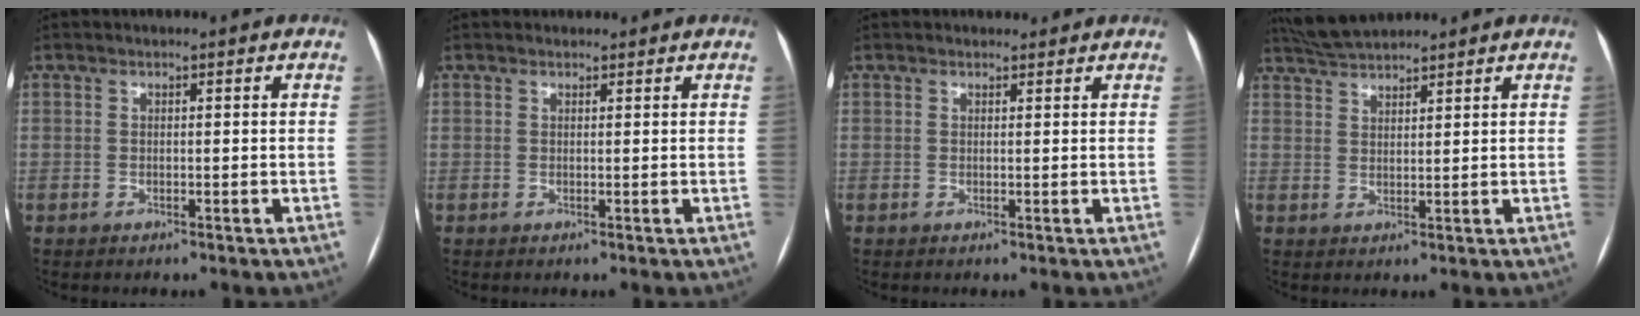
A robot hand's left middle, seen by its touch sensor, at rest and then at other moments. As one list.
[{"total": 0.9, "force": [0.8, 0.5, 0.0], "torque": [-0.002, 0.008, 0.011]}, {"total": 1.6, "force": [1.4, 0.6, 0.0], "torque": [-0.002, 0.010, 0.018]}, {"total": 5.7, "force": [5.4, 0.5, 1.8], "torque": [-0.040, 0.027, 0.104]}]